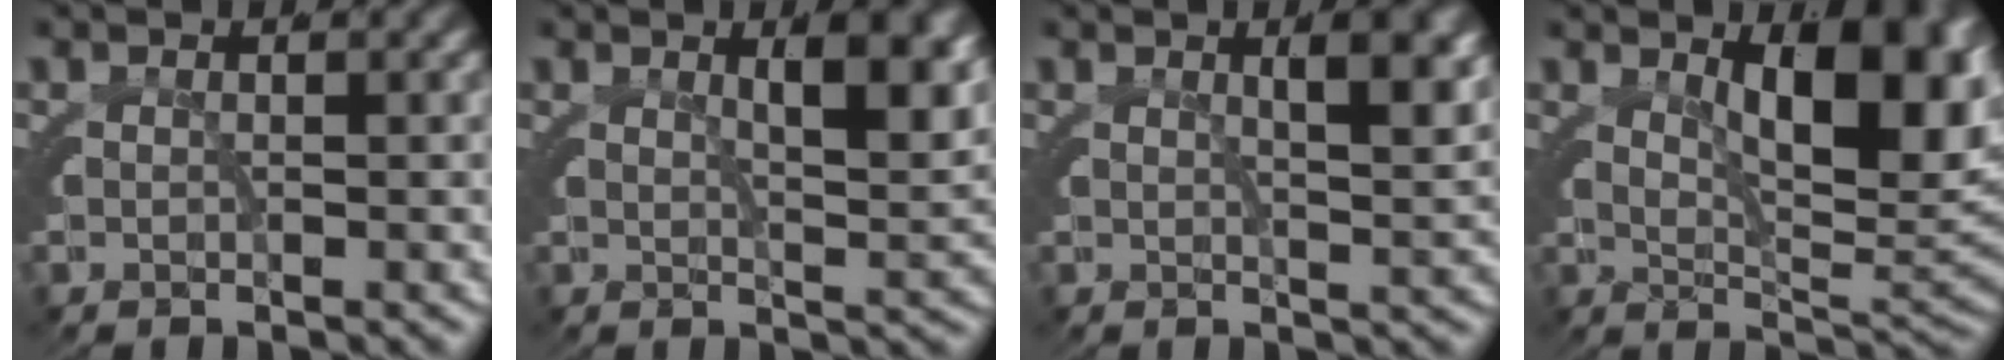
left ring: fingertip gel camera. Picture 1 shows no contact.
{"total": 3.4, "force": [1.4, -0.6, 3.0], "torque": [-0.024, 0.004, 0.024]}
{"total": 2.6, "force": [1.1, -1.1, 2.1], "torque": [-0.016, 0.006, 0.021]}
{"total": 9.0, "force": [2.9, 3.4, 7.8], "torque": [-0.087, 0.014, 0.043]}